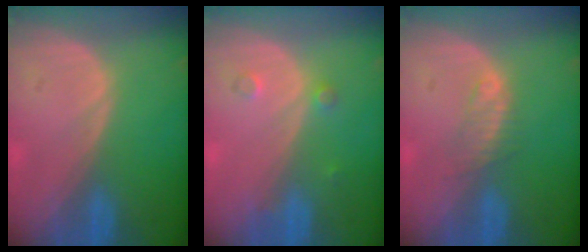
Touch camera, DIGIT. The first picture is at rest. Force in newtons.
{"total": 1.7, "press": 1.7, "slide": 0.3}
{"total": 2.3, "press": 2.3, "slide": 0.2}